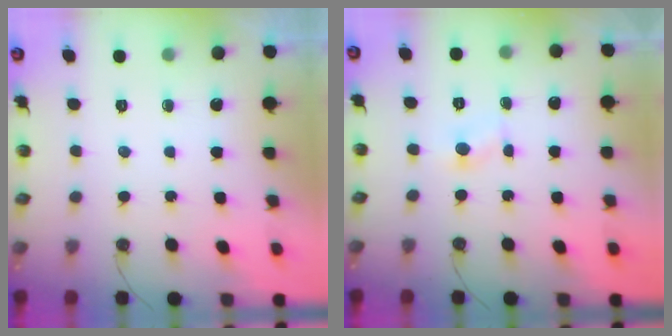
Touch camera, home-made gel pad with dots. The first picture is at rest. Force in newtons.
{"total": 2.6, "press": 2.6, "slide": 0.3}